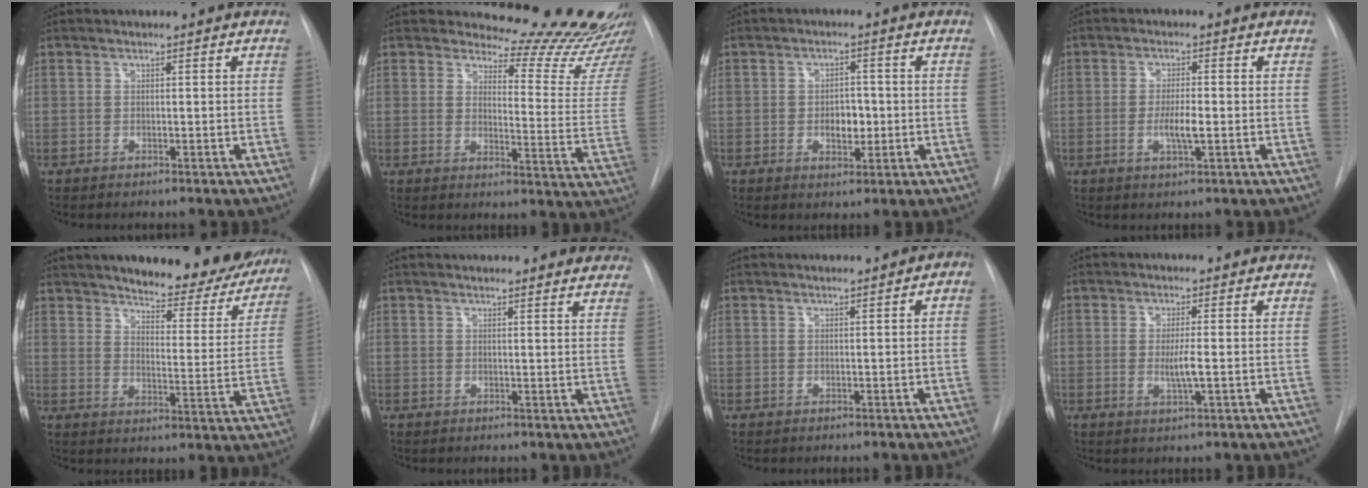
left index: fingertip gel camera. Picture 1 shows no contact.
{"total": 18.3, "force": [17.6, 2.7, 4.0], "torque": [-0.028, -0.135, 0.180]}
{"total": 4.0, "force": [-0.6, 2.4, 3.1], "torque": [-0.042, 0.003, -0.004]}
{"total": 3.8, "force": [-0.8, 0.6, 3.7], "torque": [-0.071, -0.005, -0.013]}
{"total": 19.1, "force": [16.8, 5.0, 7.6], "torque": [-0.094, -0.030, 0.209]}
{"total": 12.7, "force": [11.7, 2.4, 4.3], "torque": [-0.036, 0.013, 0.122]}
{"total": 2.1, "force": [0.8, 0.5, 1.8], "torque": [-0.022, 0.012, 0.010]}
{"total": 3.0, "force": [-0.2, 0.1, 3.0], "torque": [-0.060, -0.006, -0.003]}